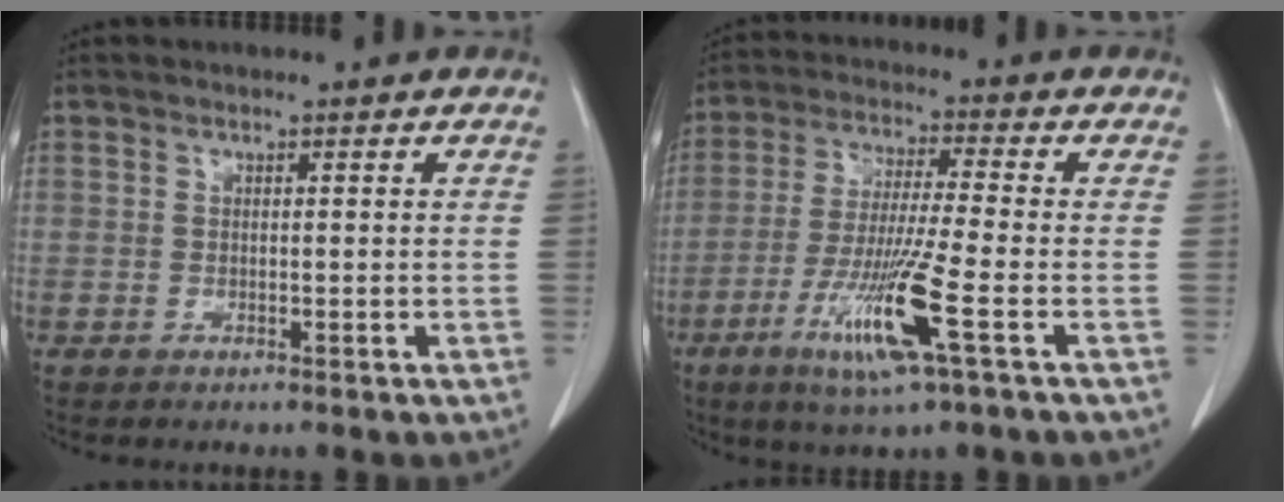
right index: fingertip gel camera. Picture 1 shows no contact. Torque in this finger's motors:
{"motor_torque": [1.68, -0.46, 0.88, 0.12]}